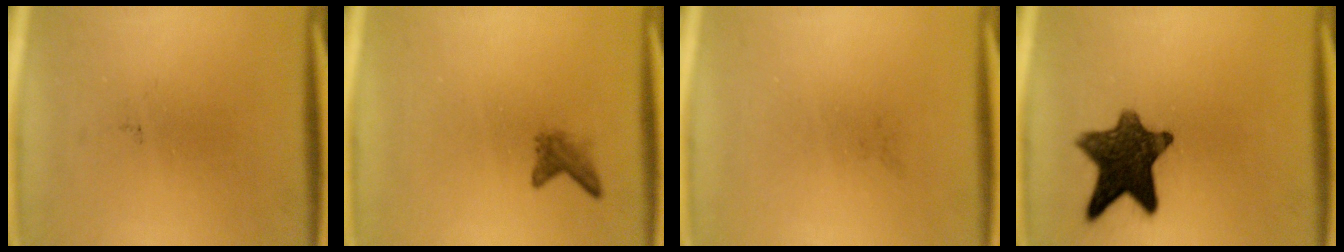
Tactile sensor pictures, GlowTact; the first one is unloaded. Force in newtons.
{"total": 1.7}
{"total": 0.0}
{"total": 11.5}